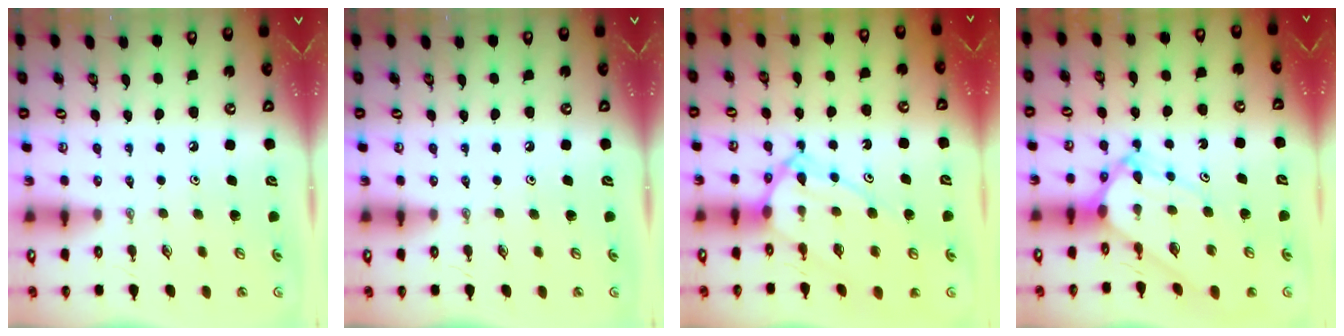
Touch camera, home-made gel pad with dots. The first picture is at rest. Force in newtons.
{"total": 0.0}
{"total": 11.2, "press": 11.1, "slide": 1.1}
{"total": 7.1, "press": 7.1, "slide": 0.8}